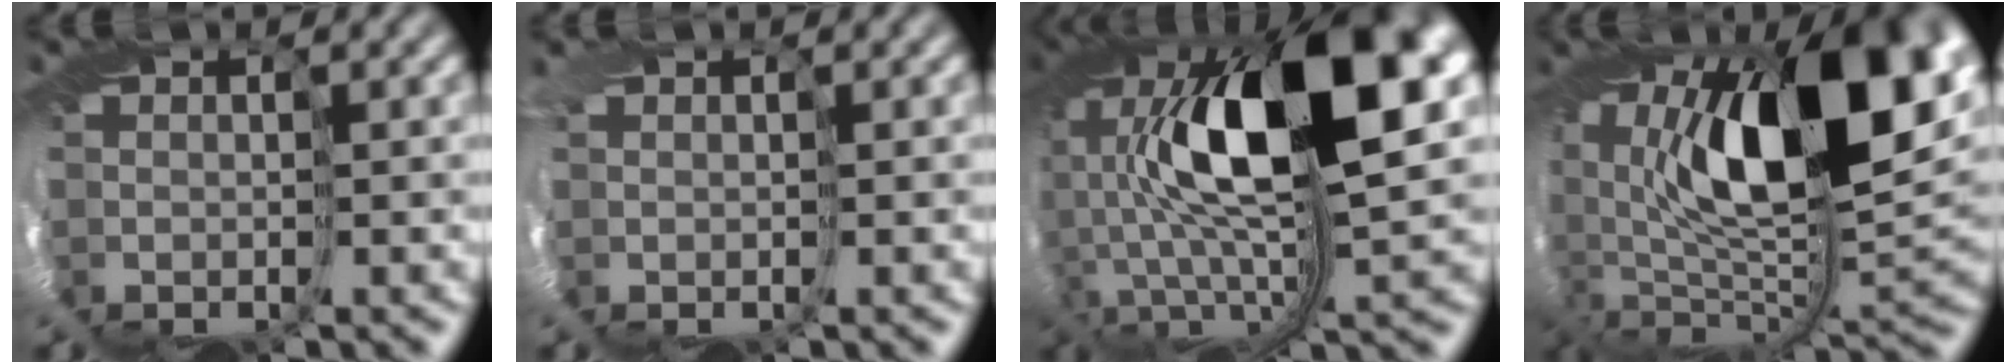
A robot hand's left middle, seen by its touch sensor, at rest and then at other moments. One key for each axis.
{"total": 0.7, "fx": -0.1, "fy": -0.6, "fz": -0.4, "tx": 0.014, "ty": -0.005, "tz": 0.004}
{"total": 12.1, "fx": 2.2, "fy": 4.0, "fz": 11.2, "tx": -0.204, "ty": -0.007, "tz": 0.036}
{"total": 13.0, "fx": 2.4, "fy": 6.9, "fz": 10.8, "tx": -0.184, "ty": -0.027, "tz": 0.052}